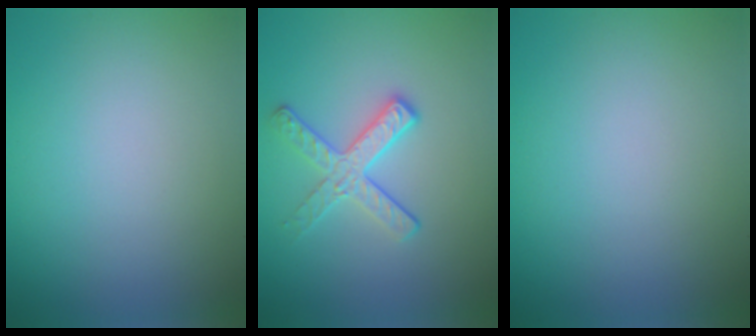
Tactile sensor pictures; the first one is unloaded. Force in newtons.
{"total": 2.9, "press": 2.6, "slide": 1.4}
{"total": 0.0}